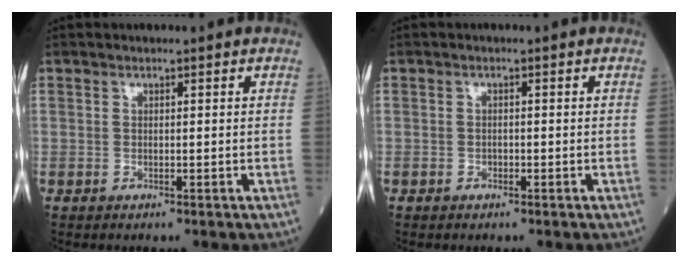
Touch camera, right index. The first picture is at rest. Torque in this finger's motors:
{"motor_torque": [-0.24, -0.06, -0.02, -0.01]}